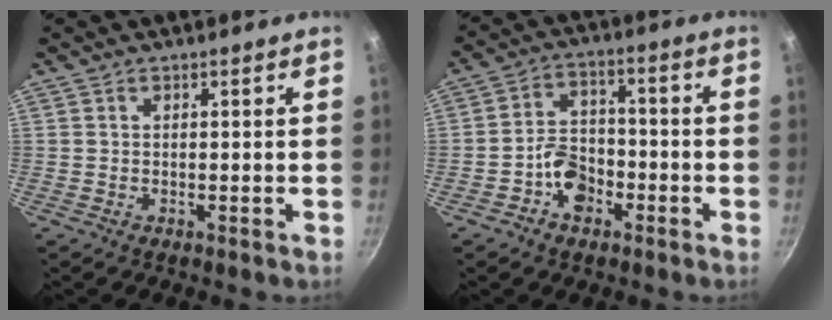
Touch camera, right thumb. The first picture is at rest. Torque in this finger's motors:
{"motor_torque": [1.25, 1.17, -0.07, -0.01, 0.18]}